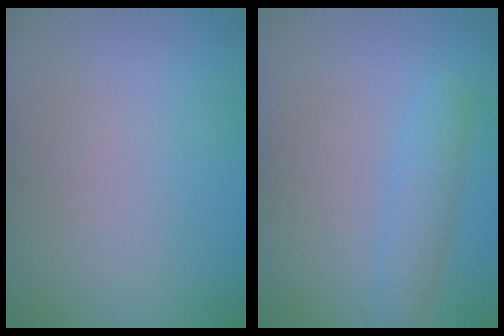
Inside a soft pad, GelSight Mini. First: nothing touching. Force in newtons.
{"total": 2.4, "press": 2.4, "slide": 0.1}